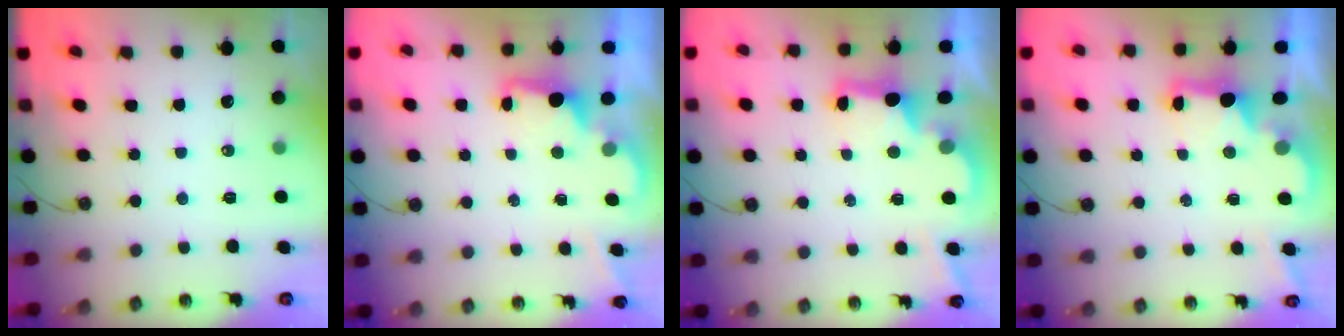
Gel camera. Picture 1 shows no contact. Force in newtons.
{"total": 1.5, "press": 1.4, "slide": 0.7}
{"total": 2.9, "press": 2.7, "slide": 0.9}
{"total": 2.5, "press": 2.3, "slide": 0.8}